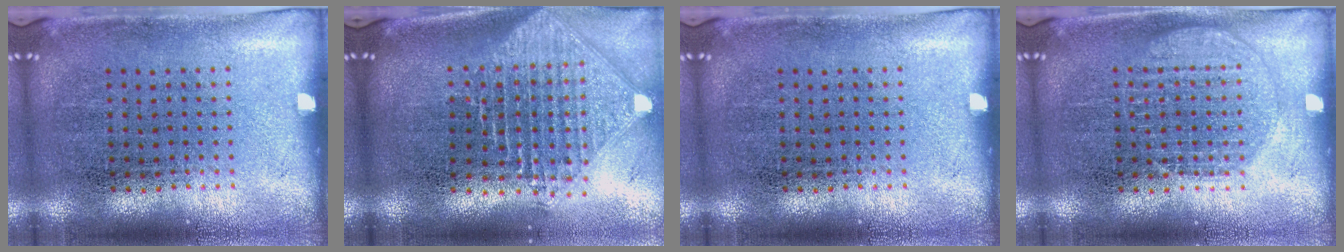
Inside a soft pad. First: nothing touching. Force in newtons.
{"total": 2.4, "press": 1.9, "slide": 1.5}
{"total": 0.0}
{"total": 1.9, "press": 1.9, "slide": 0.3}